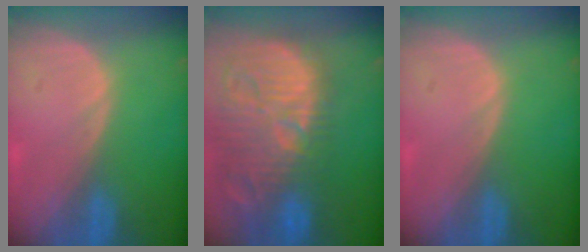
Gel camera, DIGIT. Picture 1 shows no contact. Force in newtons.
{"total": 15.4, "press": 13.4, "slide": 7.6}
{"total": 0.0}